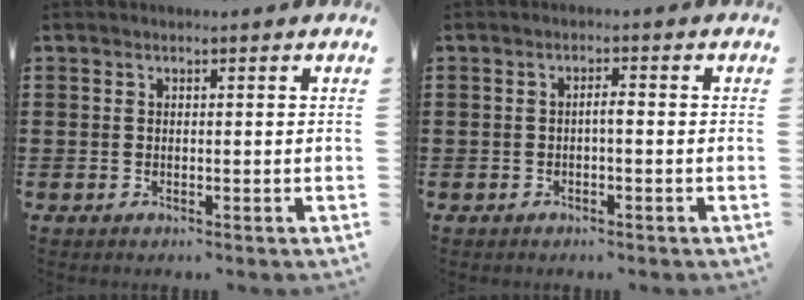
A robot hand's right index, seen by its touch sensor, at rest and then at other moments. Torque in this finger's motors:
{"motor_torque": [0.41, -0.38, 0.00, 0.04]}